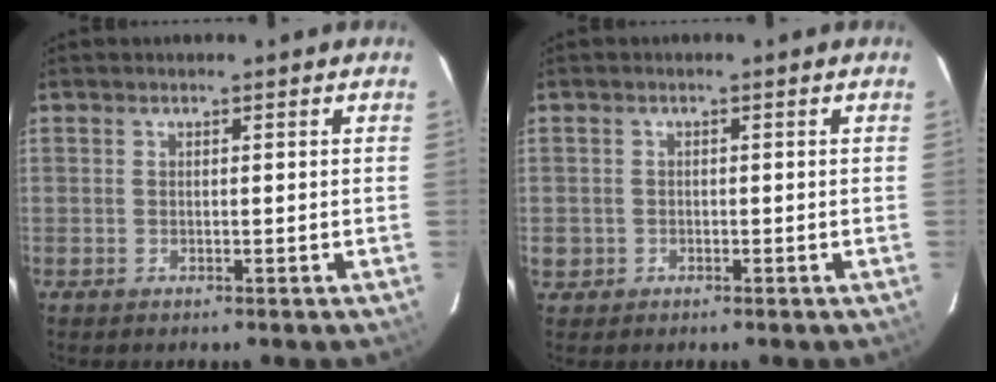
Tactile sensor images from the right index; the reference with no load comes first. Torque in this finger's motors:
{"motor_torque": [-0.17, -0.05, -0.90, -0.21]}